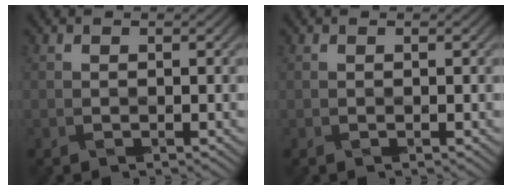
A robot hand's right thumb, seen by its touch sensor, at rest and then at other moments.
{"total": 0.0}